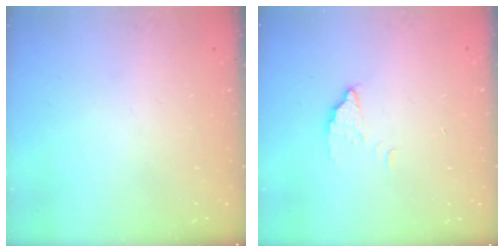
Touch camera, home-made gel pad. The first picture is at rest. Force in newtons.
{"total": 2.6, "press": 2.6, "slide": 0.2}